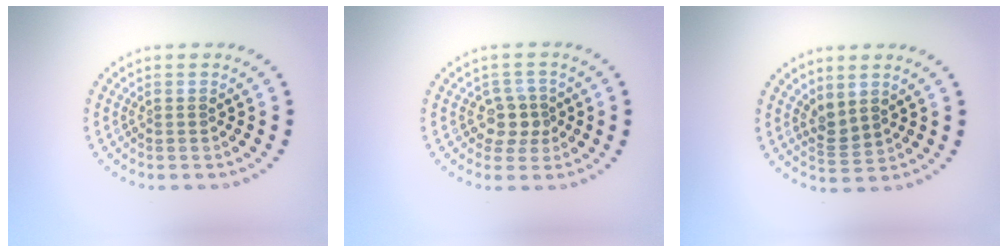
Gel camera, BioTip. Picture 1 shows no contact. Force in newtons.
{"total": 2.5, "press": 2.2, "slide": 1.2}
{"total": 1.9, "press": 1.6, "slide": 1.1}